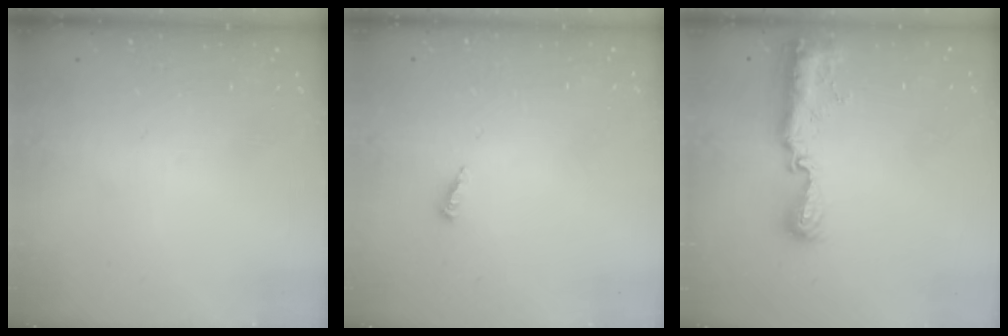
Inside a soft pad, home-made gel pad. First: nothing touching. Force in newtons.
{"total": 3.9, "press": 3.9, "slide": 0.2}
{"total": 9.1, "press": 9.1, "slide": 0.8}